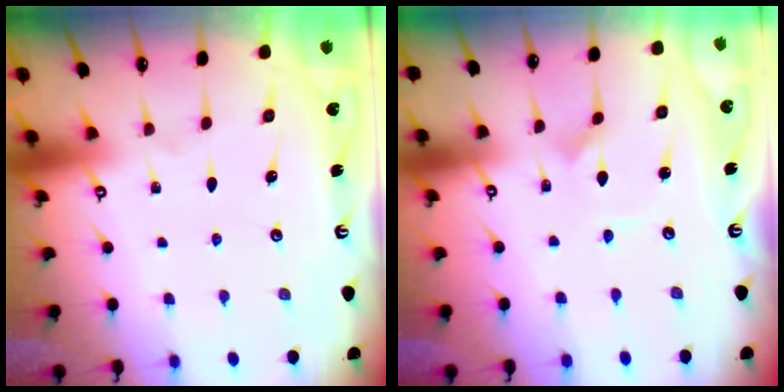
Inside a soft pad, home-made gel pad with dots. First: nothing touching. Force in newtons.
{"total": 1.4, "press": 1.4, "slide": 0.2}